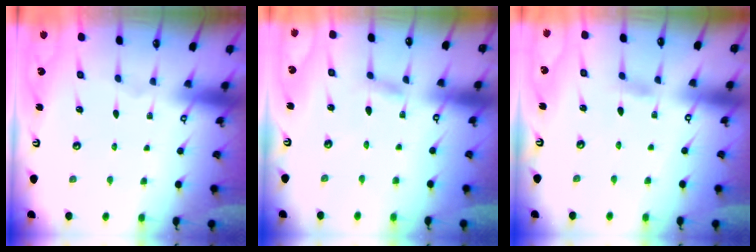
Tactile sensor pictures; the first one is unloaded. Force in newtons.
{"total": 2.1, "press": 2.1, "slide": 0.1}
{"total": 2.6, "press": 2.6, "slide": 0.3}